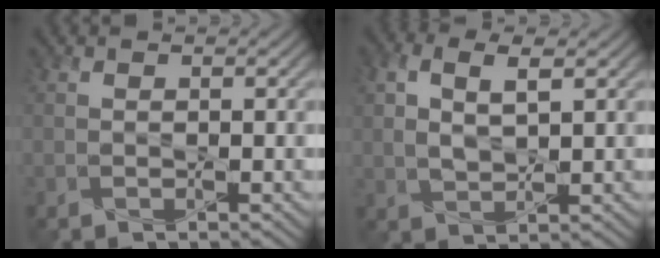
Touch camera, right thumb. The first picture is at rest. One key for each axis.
{"total": 4.5, "fx": 1.6, "fy": 2.2, "fz": 3.6, "tx": -0.080, "ty": -0.004, "tz": 0.034}